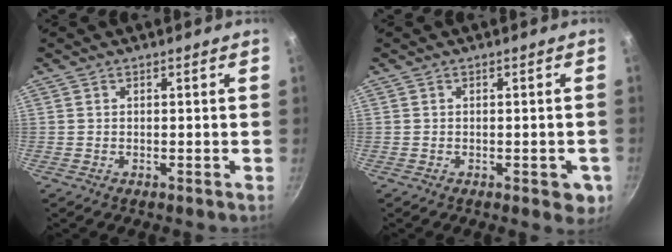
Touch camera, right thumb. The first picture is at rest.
{"total": 3.6, "force": [-1.5, 1.7, 2.9], "torque": [-0.017, 0.004, -0.014]}